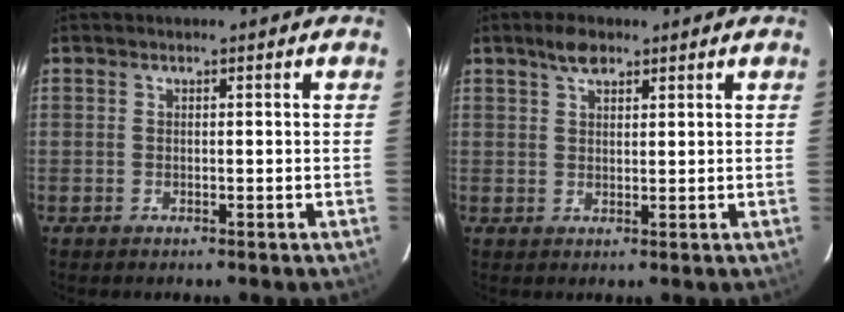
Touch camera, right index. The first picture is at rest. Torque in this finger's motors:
{"motor_torque": [0.08, -0.03, 0.05, 0.02]}